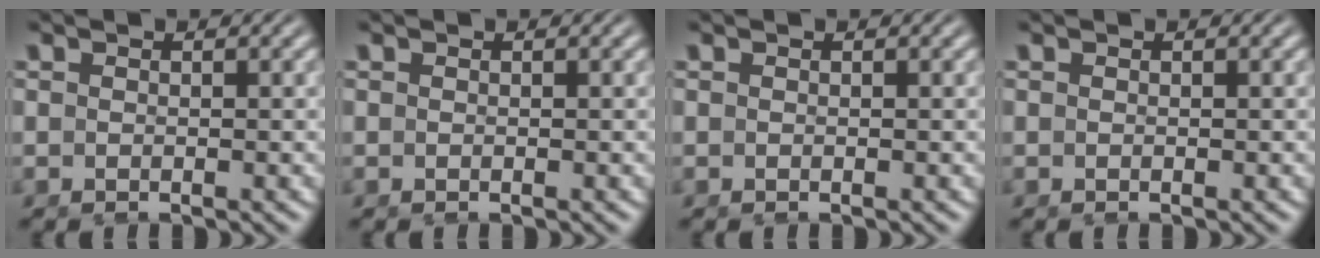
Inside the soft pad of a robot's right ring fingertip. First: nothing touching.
{"total": 0.0}
{"total": 0.0}
{"total": 0.0}